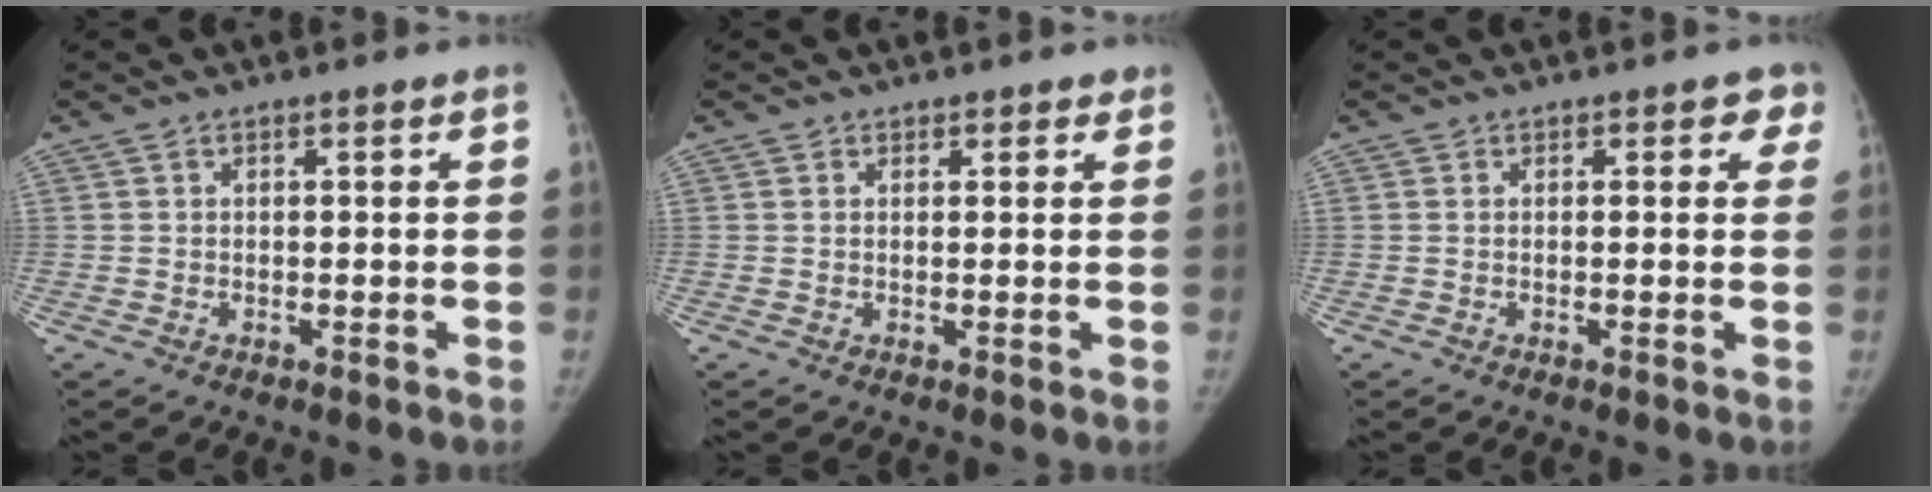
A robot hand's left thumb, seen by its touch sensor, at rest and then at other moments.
{"total": 1.4, "force": [1.0, 1.0, 0.0], "torque": [0.019, -0.004, 0.006]}
{"total": 2.6, "force": [1.3, 1.7, 1.5], "torque": [0.017, 0.000, 0.005]}